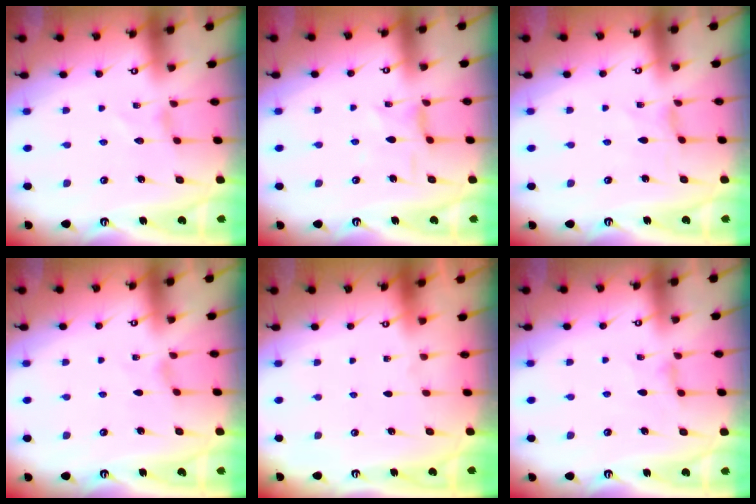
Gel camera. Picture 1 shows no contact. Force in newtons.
{"total": 2.7, "press": 2.6, "slide": 0.6}
{"total": 0.0}
{"total": 0.0}
{"total": 0.0}
{"total": 2.3, "press": 2.2, "slide": 0.6}